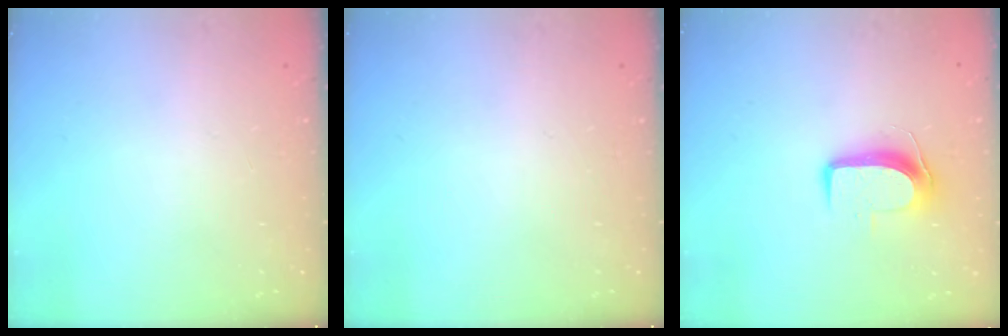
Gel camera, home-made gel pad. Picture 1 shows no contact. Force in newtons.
{"total": 0.0}
{"total": 9.1, "press": 9.0, "slide": 1.1}